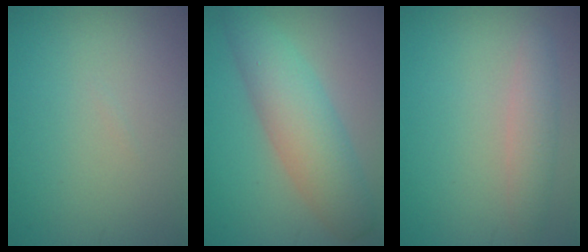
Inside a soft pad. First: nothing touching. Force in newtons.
{"total": 5.8, "press": 5.8, "slide": 0.1}
{"total": 2.1, "press": 2.1, "slide": 0.0}